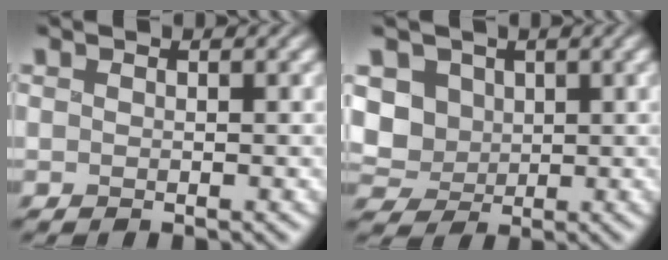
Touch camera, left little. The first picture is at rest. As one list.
[{"total": 4.9, "force": [0.4, 4.3, 2.3], "torque": [-0.065, 0.006, -0.003]}]